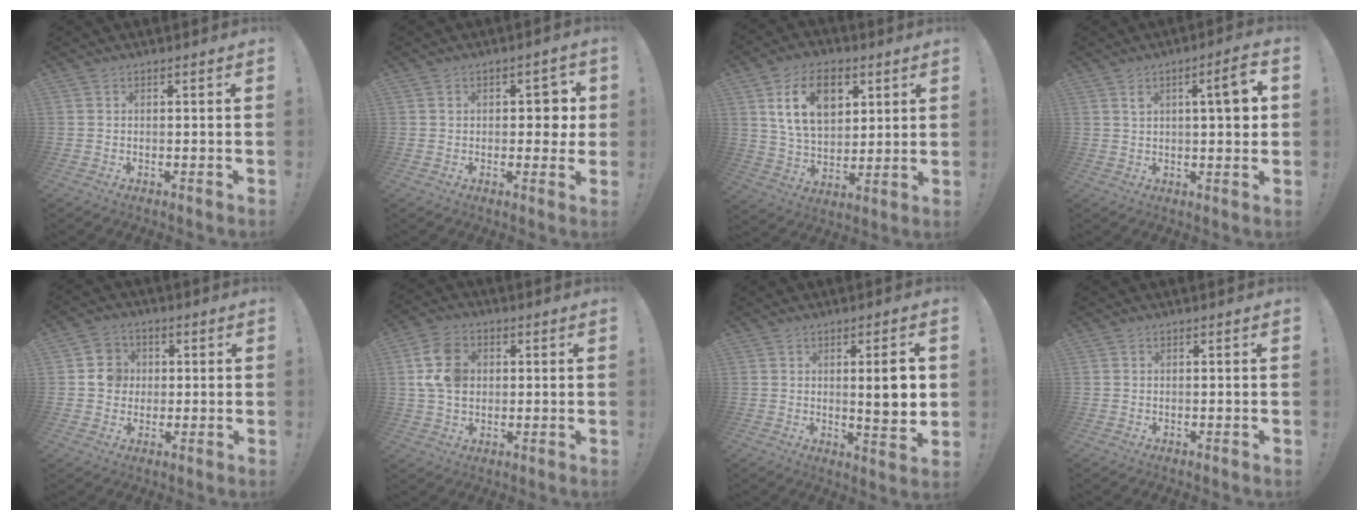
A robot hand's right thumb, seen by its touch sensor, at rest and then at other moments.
{"total": 4.5, "force": [-0.2, 3.1, 3.2], "torque": [-0.032, 0.004, -0.011]}
{"total": 16.2, "force": [6.6, 10.4, 10.5], "torque": [-0.177, -0.012, 0.120]}
{"total": 6.3, "force": [1.2, 1.4, 6.1], "torque": [-0.083, -0.001, 0.009]}
{"total": 7.3, "force": [0.4, 7.0, 2.0], "torque": [-0.020, 0.004, 0.009]}
{"total": 12.1, "force": [1.9, 9.1, 7.7], "torque": [-0.140, 0.008, 0.040]}
{"total": 8.6, "force": [1.0, 1.7, 8.4], "torque": [-0.117, -0.008, 0.010]}
{"total": 0.0}